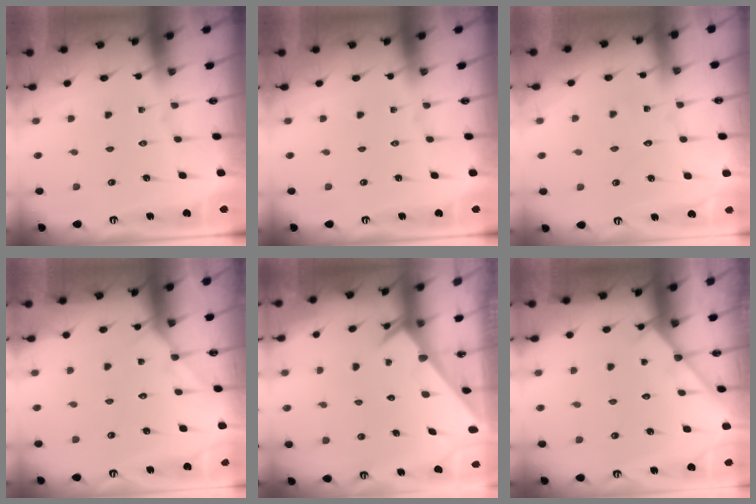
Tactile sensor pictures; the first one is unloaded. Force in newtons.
{"total": 0.0}
{"total": 3.3, "press": 3.3, "slide": 0.2}
{"total": 4.2, "press": 4.2, "slide": 0.4}
{"total": 2.5, "press": 2.5, "slide": 0.0}
{"total": 5.4, "press": 5.4, "slide": 0.5}